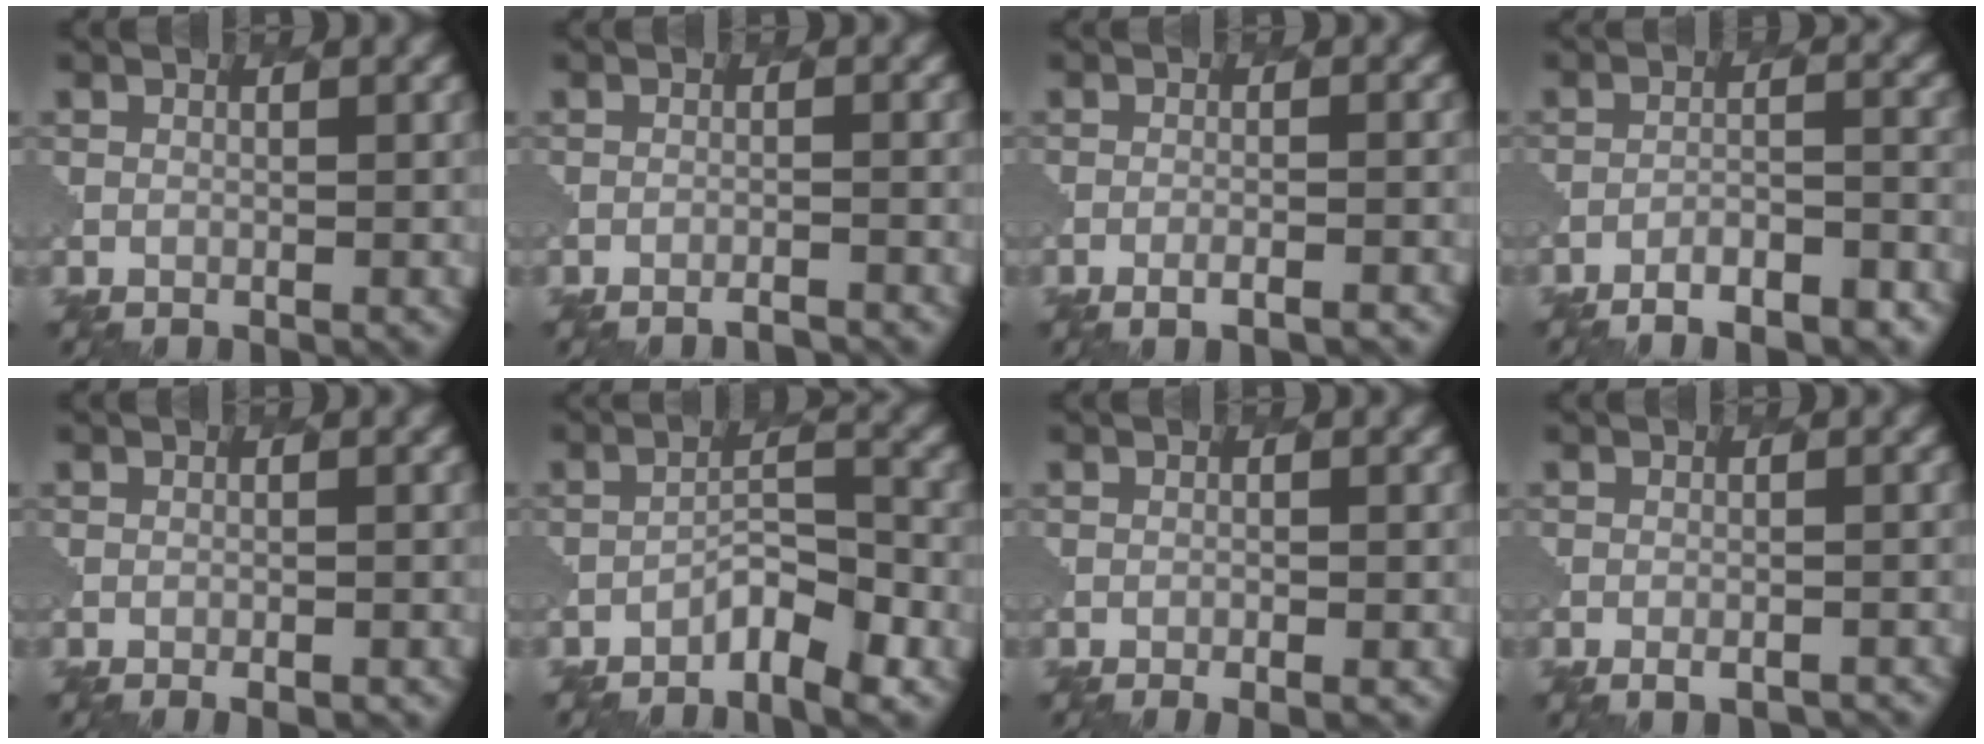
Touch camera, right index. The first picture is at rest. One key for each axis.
{"total": 2.4, "fx": -2.2, "fy": 0.3, "fz": 0.8, "tx": -0.002, "ty": 0.010, "tz": -0.039}
{"total": 2.9, "fx": -2.0, "fy": 0.6, "fz": 2.0, "tx": -0.029, "ty": 0.012, "tz": -0.037}
{"total": 5.7, "fx": -4.7, "fy": 1.4, "fz": 2.8, "tx": -0.050, "ty": -0.001, "tz": -0.071}
{"total": 1.6, "fx": -1.1, "fy": 0.5, "fz": 1.1, "tx": -0.010, "ty": 0.005, "tz": -0.012}
{"total": 3.2, "fx": -2.3, "fy": 0.8, "fz": 2.0, "tx": -0.036, "ty": 0.011, "tz": -0.047}
{"total": 1.9, "fx": -1.1, "fy": 0.6, "fz": 1.5, "tx": -0.015, "ty": 0.007, "tz": -0.013}
{"total": 2.3, "fx": -1.6, "fy": 0.8, "fz": 1.5, "tx": -0.025, "ty": 0.005, "tz": -0.020}